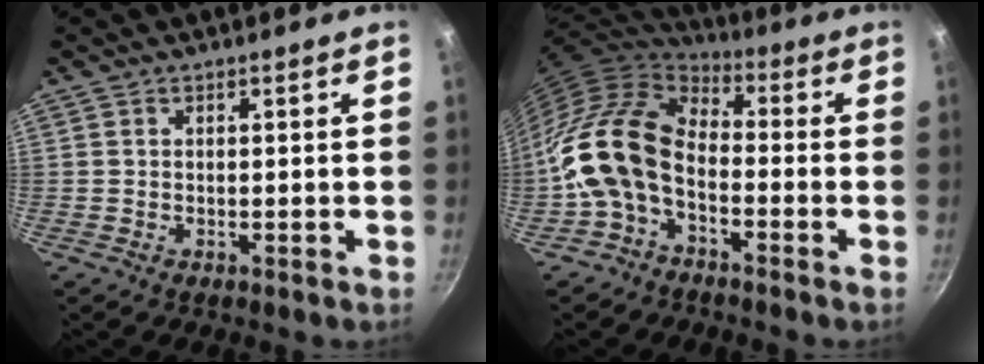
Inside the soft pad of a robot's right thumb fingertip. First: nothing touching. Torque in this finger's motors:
{"motor_torque": [1.81, 3.21, 1.39, -1.38, 0.29]}